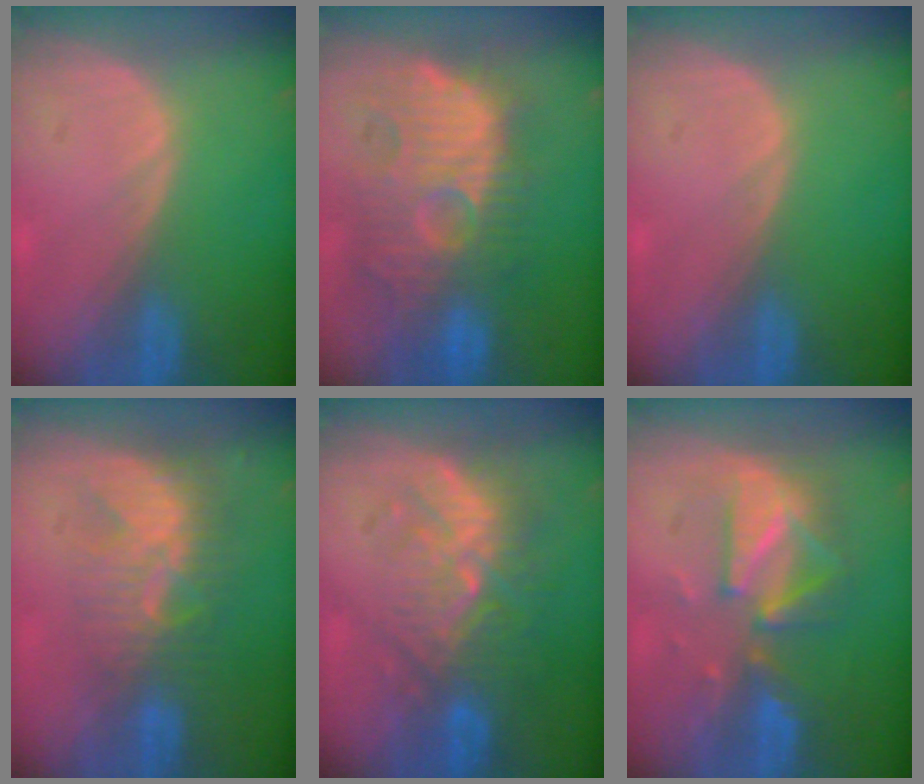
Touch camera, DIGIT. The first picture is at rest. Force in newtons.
{"total": 12.4, "press": 12.0, "slide": 3.4}
{"total": 0.0}
{"total": 9.0, "press": 7.7, "slide": 4.6}
{"total": 9.5, "press": 9.1, "slide": 2.7}
{"total": 8.0, "press": 8.0, "slide": 0.6}